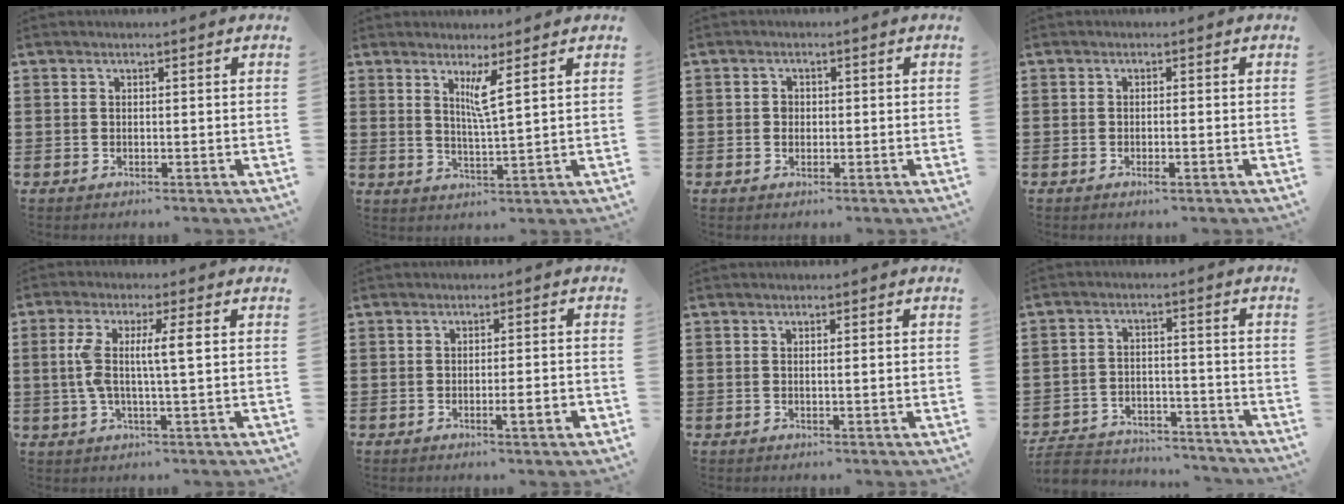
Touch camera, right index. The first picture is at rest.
{"total": 3.9, "force": [2.2, -0.2, 3.2], "torque": [-0.062, -0.007, 0.034]}
{"total": 1.2, "force": [0.0, 1.0, 0.7], "torque": [-0.016, 0.005, 0.000]}
{"total": 1.1, "force": [-0.7, 0.0, 0.9], "torque": [-0.015, -0.005, -0.012]}
{"total": 6.3, "force": [0.8, 0.7, 6.2], "torque": [-0.124, -0.005, 0.008]}
{"total": 3.0, "force": [-1.1, 0.1, 2.8], "torque": [-0.045, -0.006, -0.020]}
{"total": 0.8, "force": [0.0, -0.1, 0.8], "torque": [-0.015, -0.003, 0.000]}
{"total": 5.7, "force": [-5.5, 1.0, 0.8], "torque": [-0.025, 0.006, -0.113]}